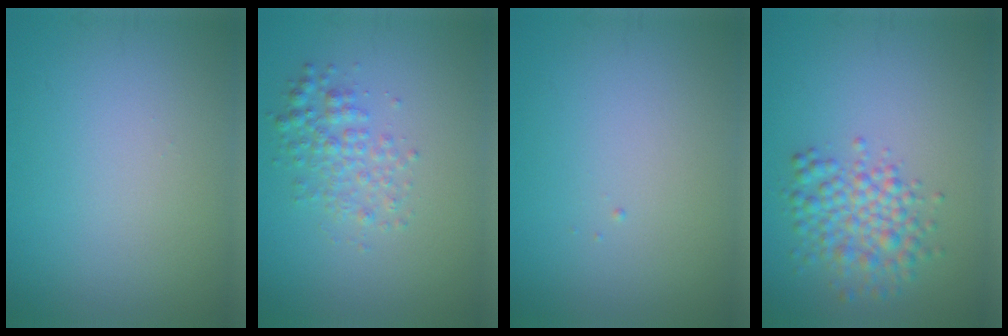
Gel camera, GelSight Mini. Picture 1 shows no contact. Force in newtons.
{"total": 2.6, "press": 2.6, "slide": 0.1}
{"total": 0.0}
{"total": 4.1, "press": 4.1, "slide": 0.0}